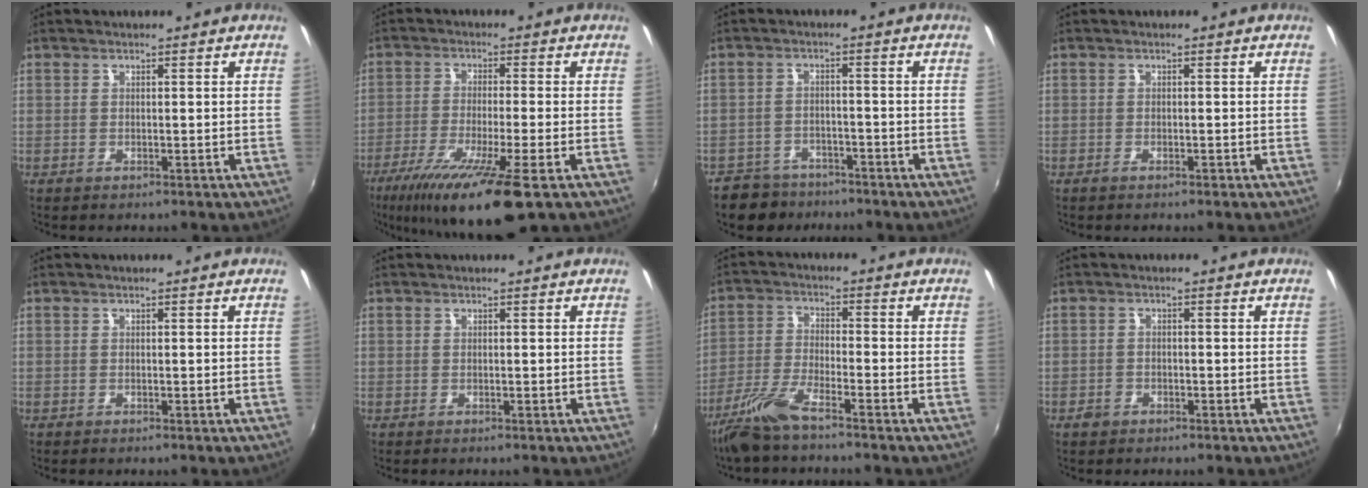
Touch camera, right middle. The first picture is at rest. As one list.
[{"total": 15.0, "force": [-8.9, 1.3, 12.0], "torque": [-0.234, -0.051, -0.152]}, {"total": 7.6, "force": [-6.1, 4.3, 1.4], "torque": [-0.050, 0.006, -0.096]}, {"total": 0.9, "force": [-0.8, 0.2, 0.4], "torque": [-0.007, -0.003, -0.015]}, {"total": 0.0}, {"total": 0.0}, {"total": 7.8, "force": [-6.0, 1.2, 4.9], "torque": [-0.112, -0.008, -0.121]}, {"total": 2.1, "force": [-1.4, 1.4, 0.6], "torque": [-0.015, 0.000, -0.025]}]